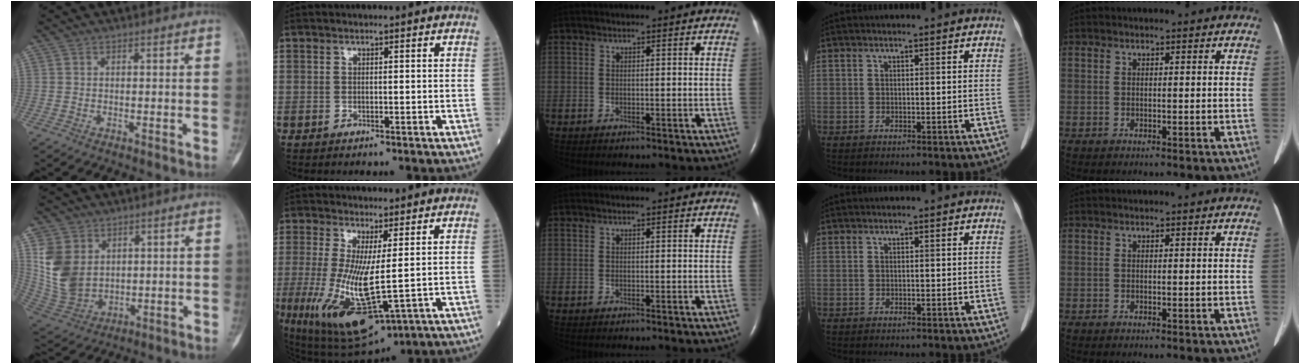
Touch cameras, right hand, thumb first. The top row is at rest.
{"thumb": {"total": 12.1, "force": [3.4, 9.4, 6.8], "torque": [-0.113, -0.019, 0.087]}, "index": {"total": 12.8, "force": [-1.8, 2.9, 12.4], "torque": [-0.247, -0.032, -0.012]}}